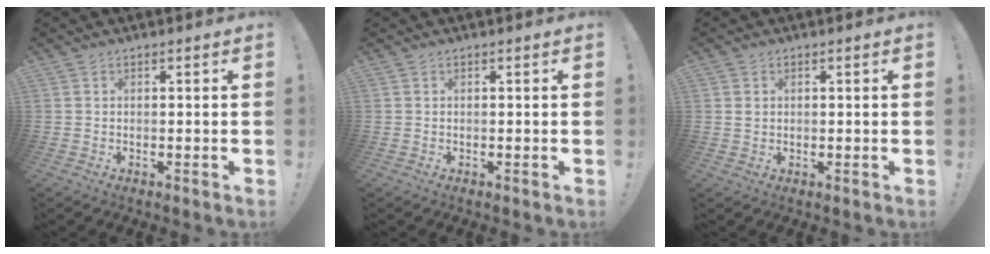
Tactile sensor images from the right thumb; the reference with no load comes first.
{"total": 0.0}
{"total": 1.4, "force": [0.7, 1.2, 0.3], "torque": [0.001, 0.001, 0.011]}